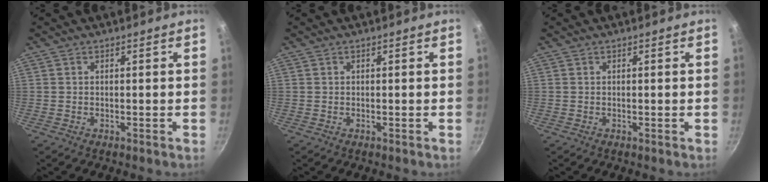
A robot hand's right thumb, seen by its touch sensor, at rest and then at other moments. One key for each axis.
{"total": 0.0}
{"total": 0.0}